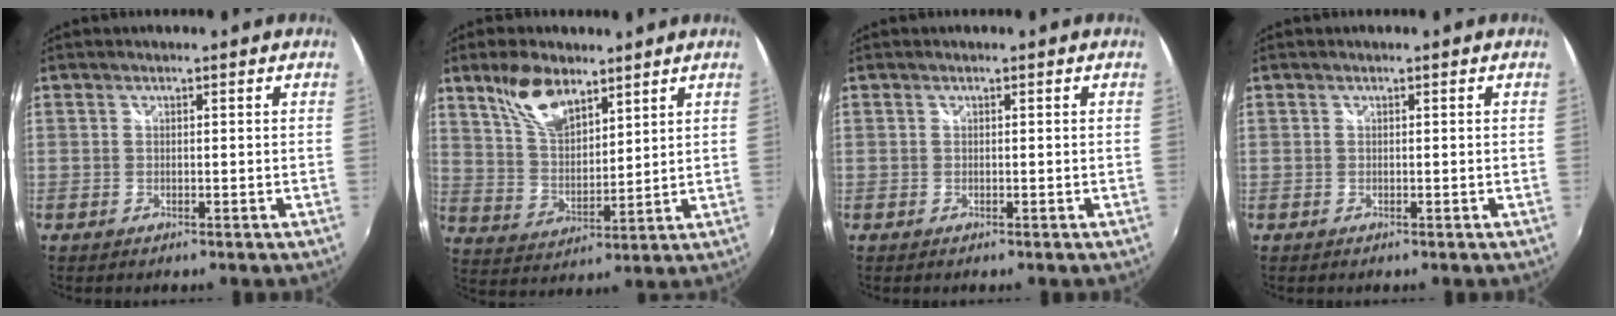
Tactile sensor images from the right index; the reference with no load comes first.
{"total": 10.4, "force": [7.0, 4.7, 6.1], "torque": [-0.114, 0.011, 0.142]}
{"total": 0.0}
{"total": 0.0}